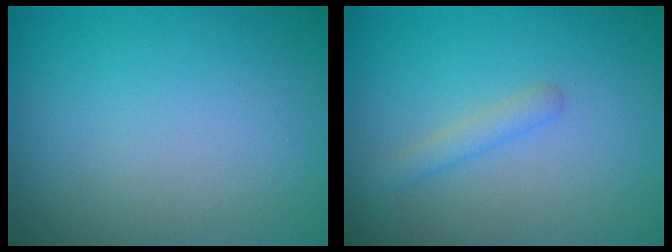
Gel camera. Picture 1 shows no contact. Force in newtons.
{"total": 1.6, "press": 1.6, "slide": 0.0}